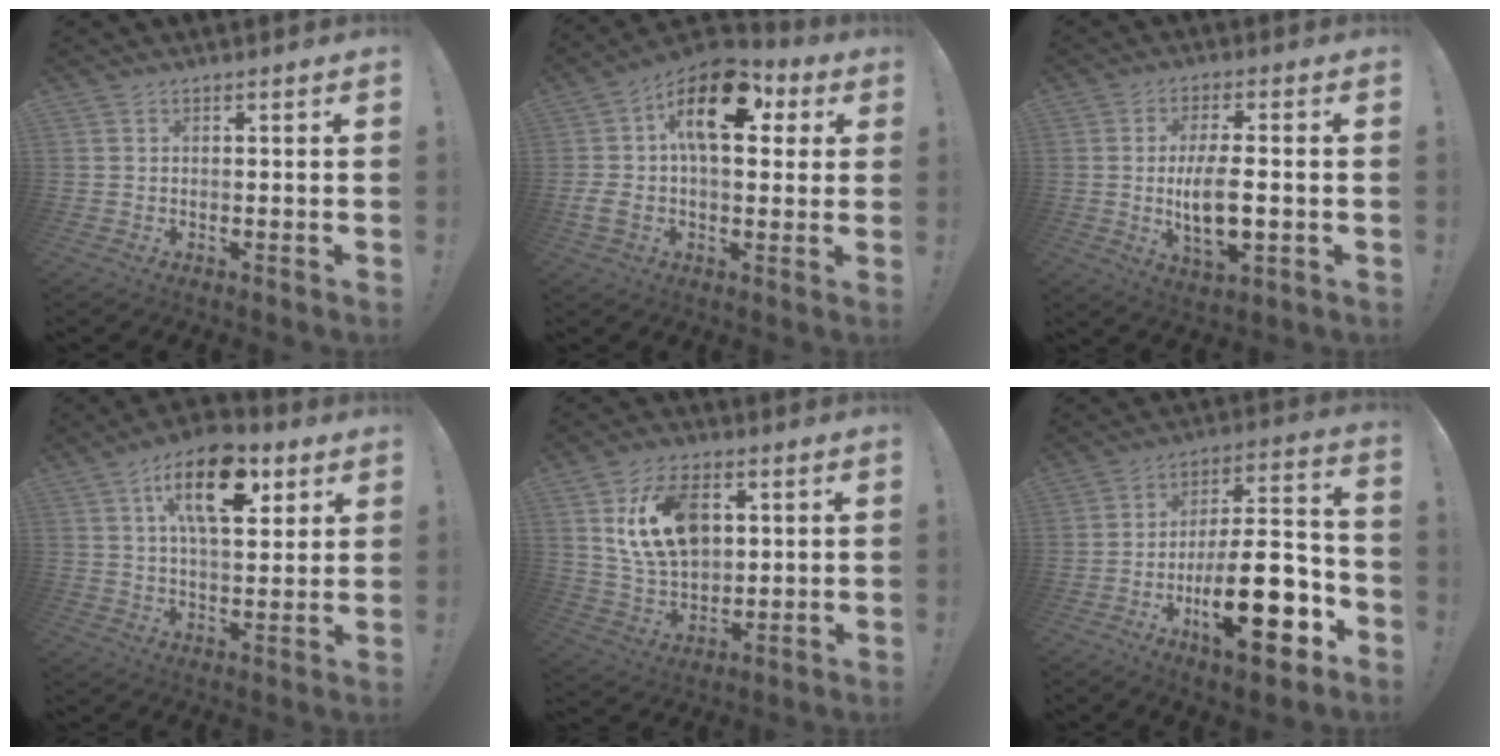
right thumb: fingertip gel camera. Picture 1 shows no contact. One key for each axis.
{"total": 19.2, "fx": 4.6, "fy": 10.6, "fz": 15.3, "tx": -0.251, "ty": -0.011, "tz": 0.079}
{"total": 11.0, "fx": -0.9, "fy": 4.1, "fz": 10.1, "tx": -0.179, "ty": -0.012, "tz": -0.023}
{"total": 17.7, "fx": 7.7, "fy": 8.5, "fz": 13.5, "tx": -0.203, "ty": -0.020, "tz": 0.130}
{"total": 16.4, "fx": 5.0, "fy": 11.0, "fz": 11.0, "tx": -0.189, "ty": -0.012, "tz": 0.094}
{"total": 23.9, "fx": -8.9, "fy": 8.5, "fz": 20.5, "tx": -0.333, "ty": 0.046, "tz": -0.141}